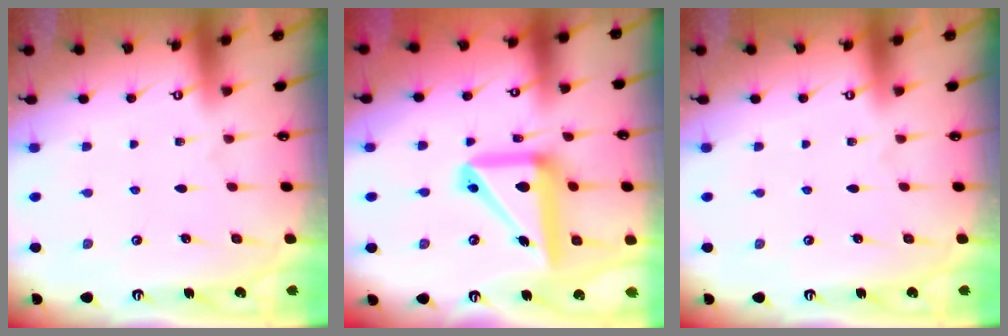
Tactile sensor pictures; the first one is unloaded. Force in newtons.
{"total": 17.4, "press": 17.1, "slide": 2.8}
{"total": 0.0}